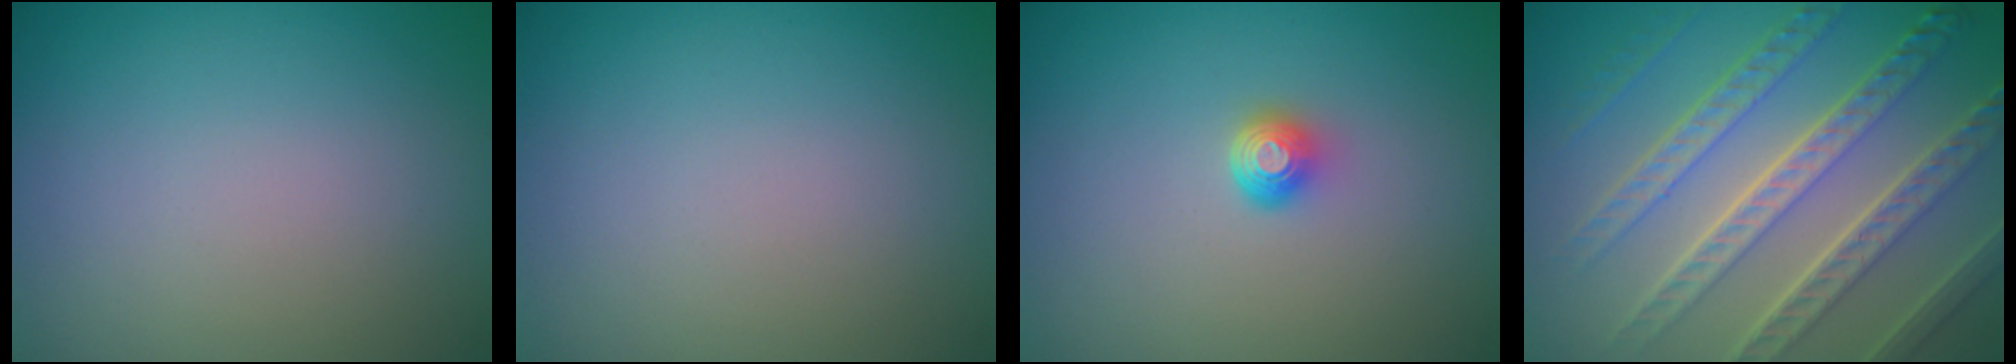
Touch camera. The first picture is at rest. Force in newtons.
{"total": 0.0}
{"total": 1.6, "press": 1.2, "slide": 1.0}
{"total": 8.9, "press": 6.4, "slide": 6.3}